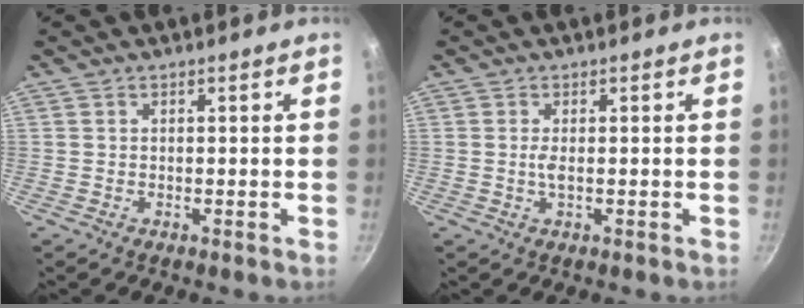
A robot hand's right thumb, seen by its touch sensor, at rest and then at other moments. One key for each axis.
{"total": 1.6, "fx": 0.0, "fy": 0.4, "fz": 1.6, "tx": -0.035, "ty": -0.002, "tz": -0.001}